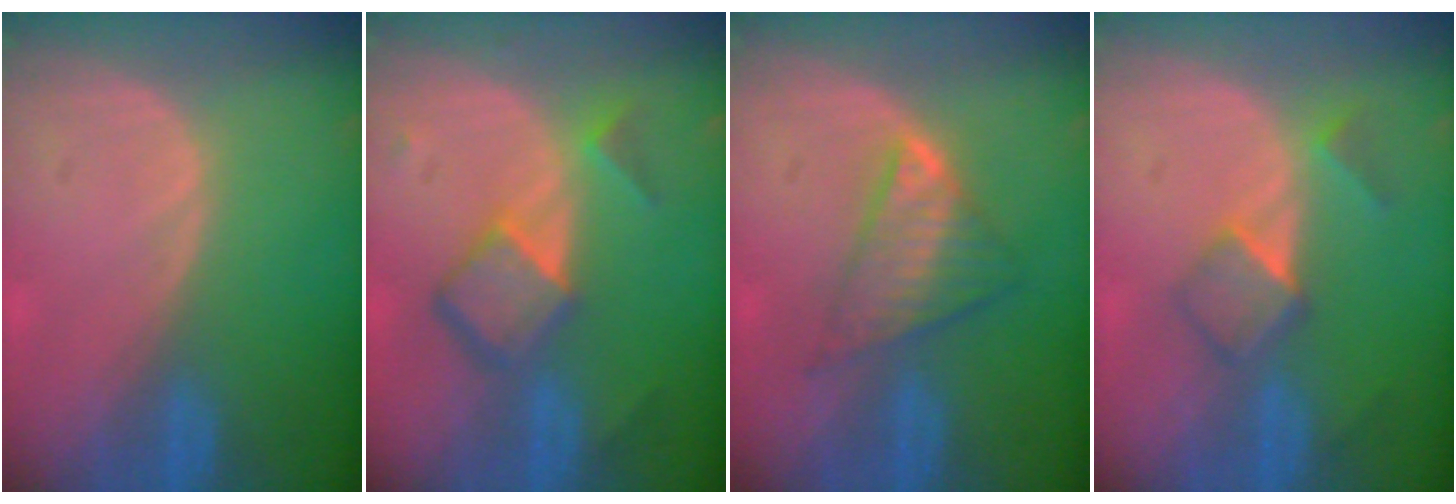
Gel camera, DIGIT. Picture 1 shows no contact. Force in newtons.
{"total": 6.9, "press": 5.9, "slide": 3.5}
{"total": 5.8, "press": 5.6, "slide": 1.6}
{"total": 5.1, "press": 4.4, "slide": 2.5}